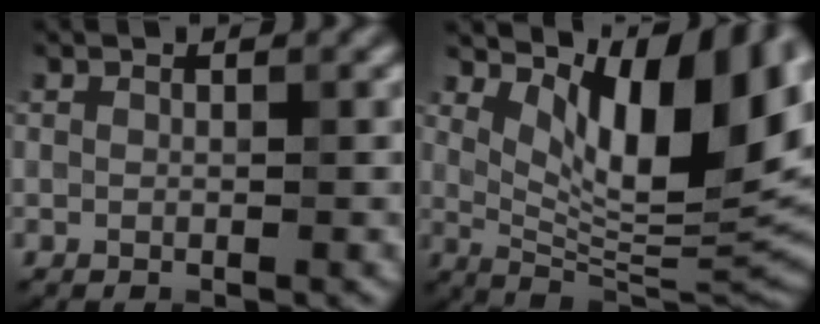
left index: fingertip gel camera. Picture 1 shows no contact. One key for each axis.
{"total": 12.6, "fx": 4.9, "fy": 5.1, "fz": 10.5, "tx": -0.145, "ty": -0.007, "tz": 0.091}